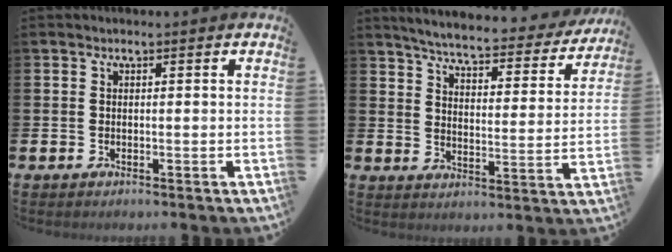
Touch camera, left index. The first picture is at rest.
{"total": 5.3, "force": [5.0, 0.6, 1.8], "torque": [-0.056, -0.040, 0.078]}